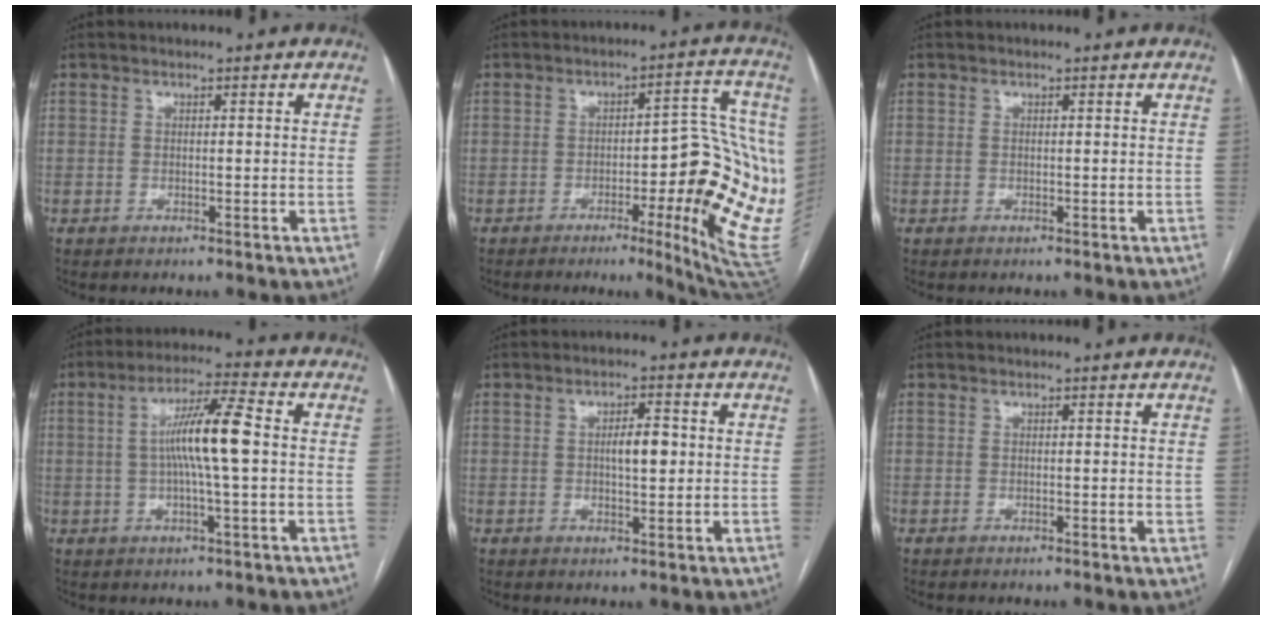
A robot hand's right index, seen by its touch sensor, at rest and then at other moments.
{"total": 16.6, "force": [-3.9, 3.5, 15.8], "torque": [-0.139, 0.019, -0.035]}
{"total": 0.0}
{"total": 9.5, "force": [0.4, 0.3, 9.5], "torque": [-0.177, 0.011, 0.001]}
{"total": 4.0, "force": [0.3, 1.3, 3.8], "torque": [-0.063, 0.005, 0.006]}
{"total": 1.0, "force": [0.1, 0.2, 1.0], "torque": [-0.019, 0.000, 0.004]}